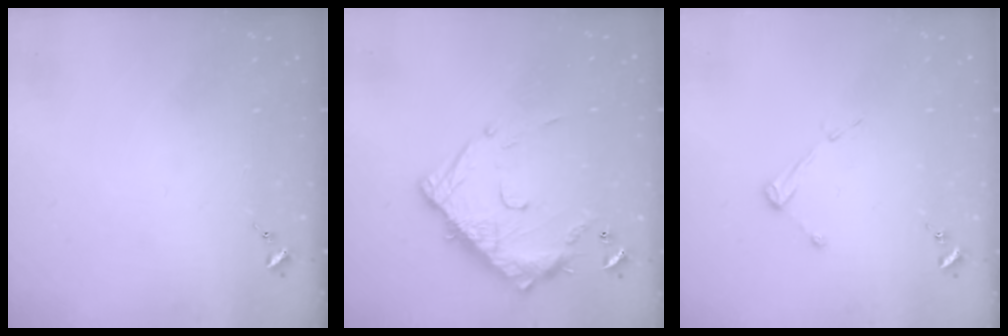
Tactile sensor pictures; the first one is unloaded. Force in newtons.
{"total": 15.4, "press": 15.4, "slide": 1.4}
{"total": 4.3, "press": 4.3, "slide": 0.5}